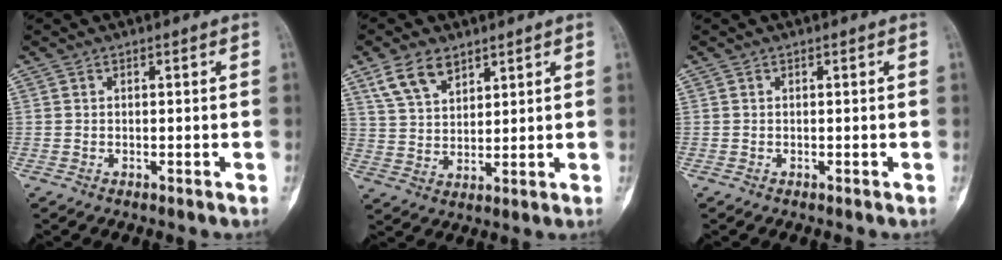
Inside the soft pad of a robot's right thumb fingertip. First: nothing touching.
{"total": 7.9, "force": [5.1, 4.3, 4.2], "torque": [-0.068, -0.019, 0.106]}
{"total": 0.0}